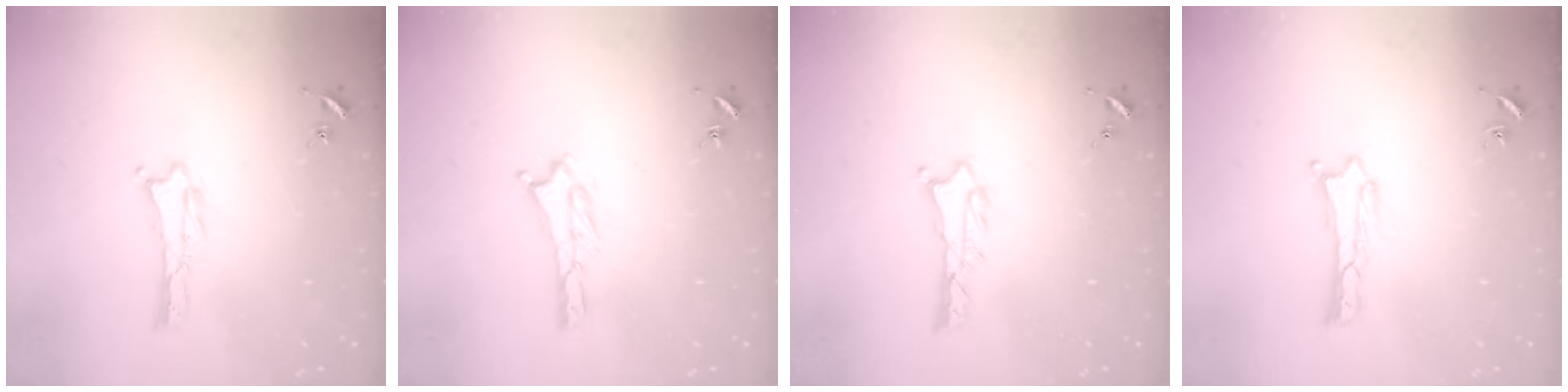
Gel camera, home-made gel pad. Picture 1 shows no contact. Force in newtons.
{"total": 1.2, "press": 1.1, "slide": 0.2}
{"total": 1.3, "press": 1.3, "slide": 0.3}
{"total": 0.0}